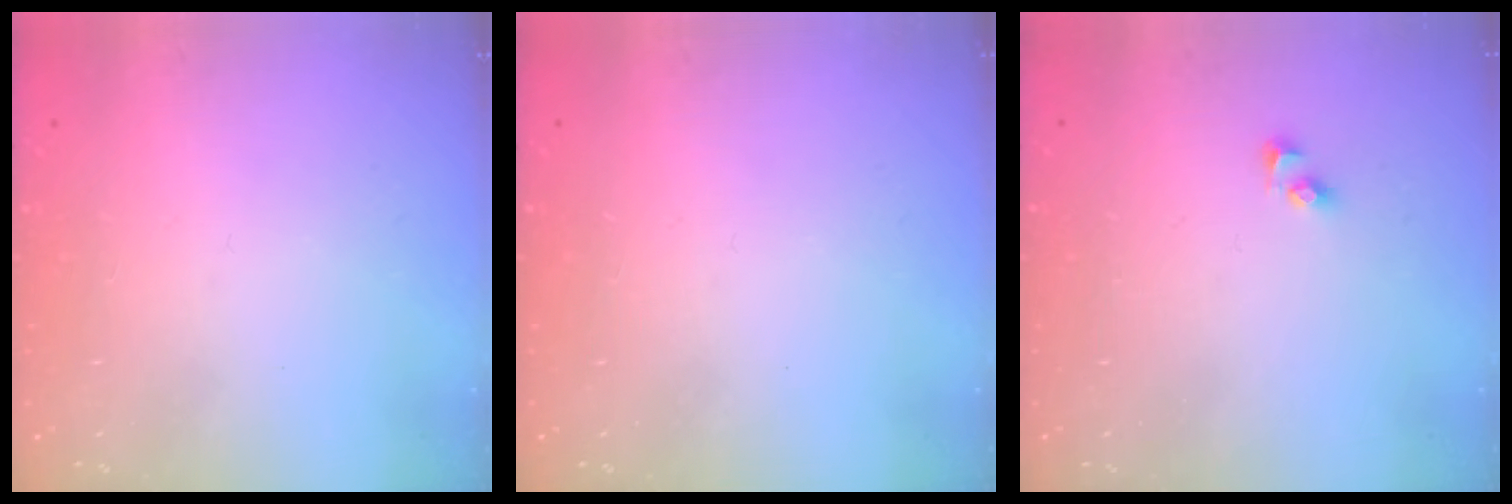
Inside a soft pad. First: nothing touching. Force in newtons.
{"total": 0.0}
{"total": 2.3, "press": 2.3, "slide": 0.2}